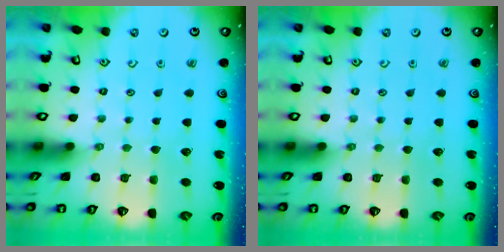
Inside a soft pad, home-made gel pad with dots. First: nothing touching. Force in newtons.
{"total": 0.0}